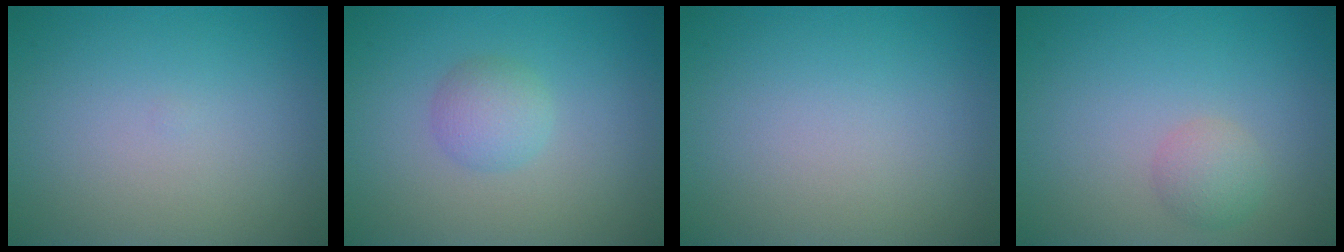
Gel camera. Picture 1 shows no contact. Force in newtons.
{"total": 2.1, "press": 2.1, "slide": 0.1}
{"total": 0.0}
{"total": 1.8, "press": 1.8, "slide": 0.1}